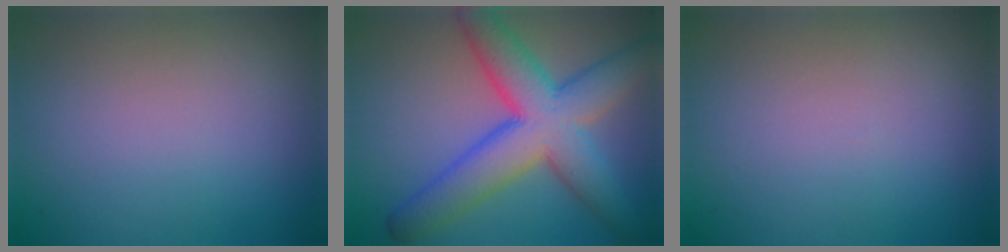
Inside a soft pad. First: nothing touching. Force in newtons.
{"total": 9.5, "press": 9.5, "slide": 0.2}
{"total": 0.0}